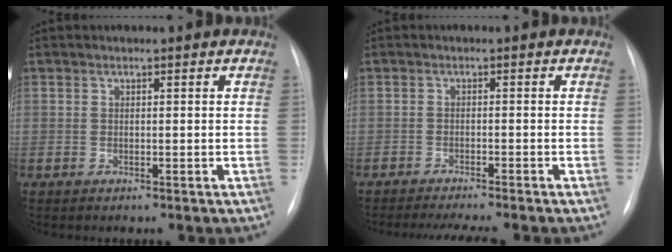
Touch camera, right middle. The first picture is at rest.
{"total": 6.8, "force": [-5.9, 0.0, 3.5], "torque": [-0.039, -0.010, -0.087]}